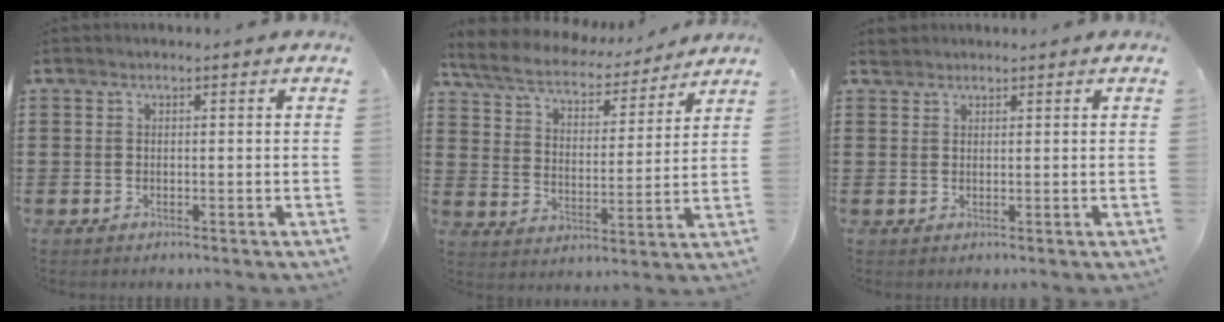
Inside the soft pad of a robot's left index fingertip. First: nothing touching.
{"total": 6.5, "force": [6.0, 1.4, 2.1], "torque": [-0.070, -0.036, 0.102]}
{"total": 1.4, "force": [1.3, 0.5, 0.0], "torque": [-0.004, 0.003, 0.026]}